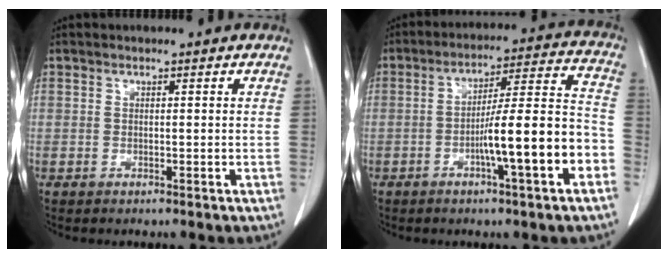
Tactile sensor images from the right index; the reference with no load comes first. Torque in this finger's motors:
{"motor_torque": [1.88, -0.26, 1.01, 0.18]}